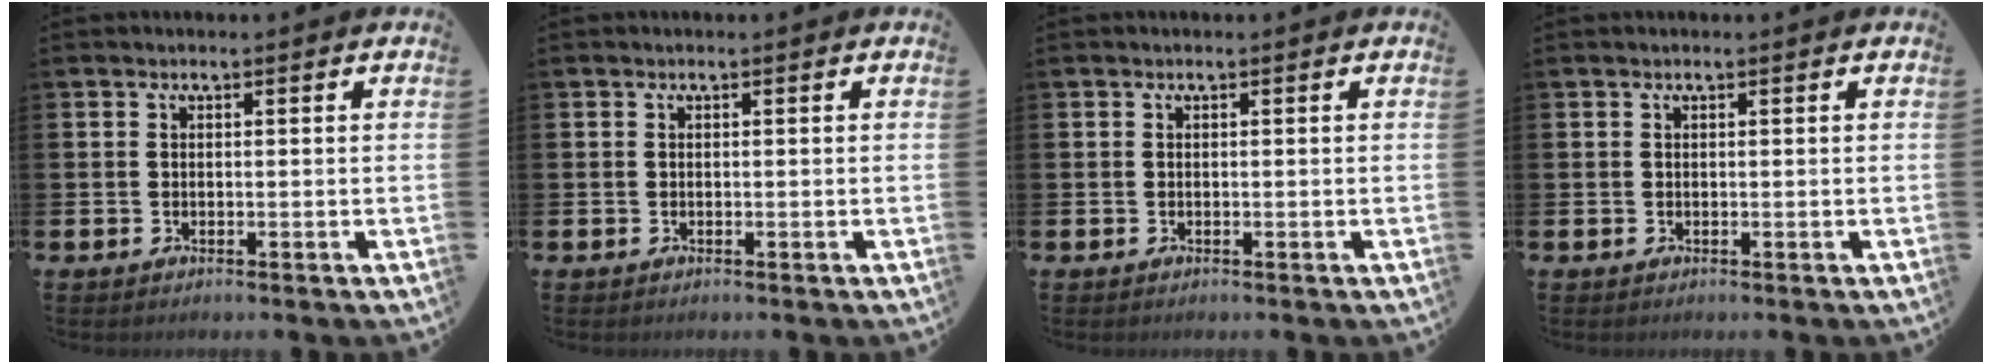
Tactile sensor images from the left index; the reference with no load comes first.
{"total": 0.0}
{"total": 0.0}
{"total": 0.0}